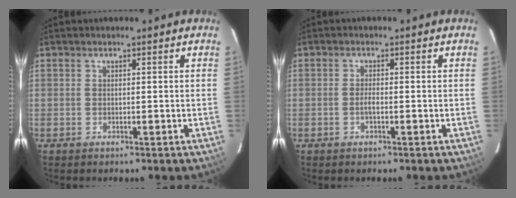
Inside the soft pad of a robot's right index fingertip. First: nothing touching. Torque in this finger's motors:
{"motor_torque": [0.24, -0.14, 0.15, 0.04]}